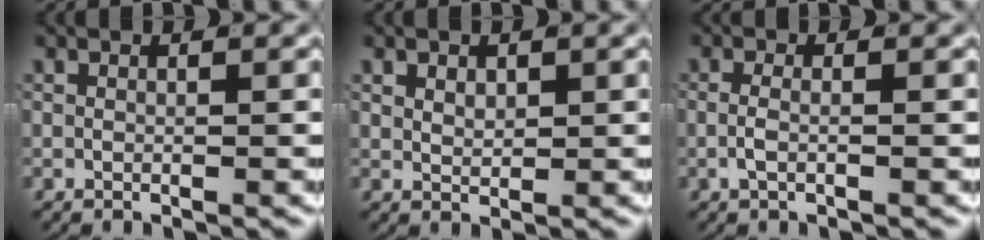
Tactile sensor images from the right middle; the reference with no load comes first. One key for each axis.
{"total": 1.2, "fx": 0.7, "fy": 0.6, "fz": 0.8, "tx": -0.017, "ty": -0.012, "tz": 0.022}
{"total": 1.3, "fx": -0.6, "fy": 0.1, "fz": 1.1, "tx": -0.026, "ty": -0.005, "tz": -0.010}